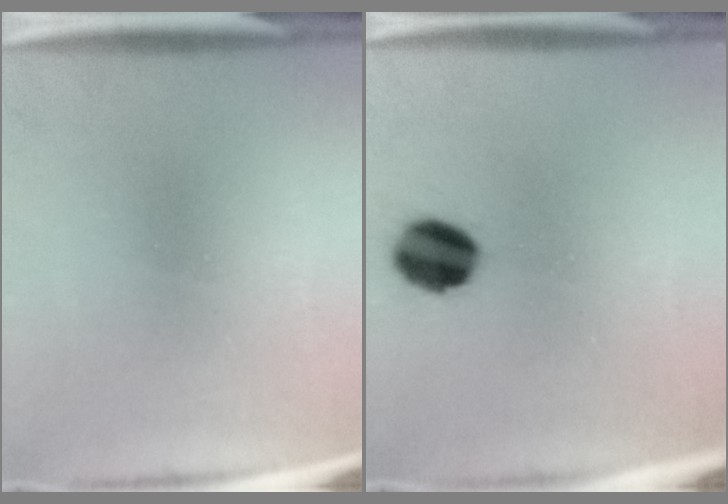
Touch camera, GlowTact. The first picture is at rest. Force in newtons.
{"total": 11.0}